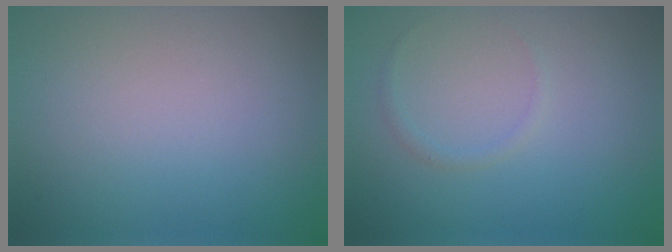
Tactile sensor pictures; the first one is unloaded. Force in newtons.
{"total": 0.7, "press": 0.7, "slide": 0.1}